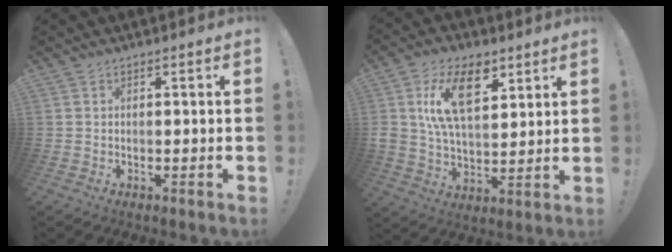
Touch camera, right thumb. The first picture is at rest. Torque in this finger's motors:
{"motor_torque": [1.52, 1.77, 0.25, 0.17, 0.50]}